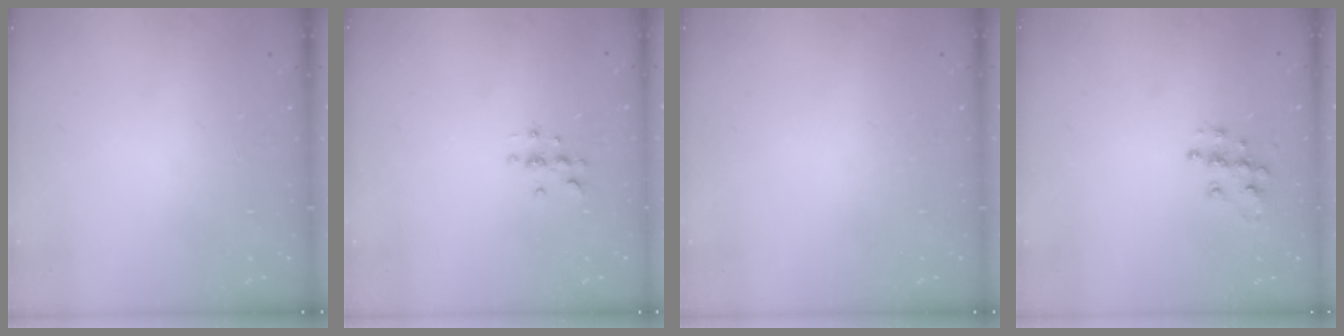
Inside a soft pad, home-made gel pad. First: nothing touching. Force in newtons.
{"total": 3.7, "press": 3.7, "slide": 0.4}
{"total": 0.0}
{"total": 9.9, "press": 9.9, "slide": 0.7}